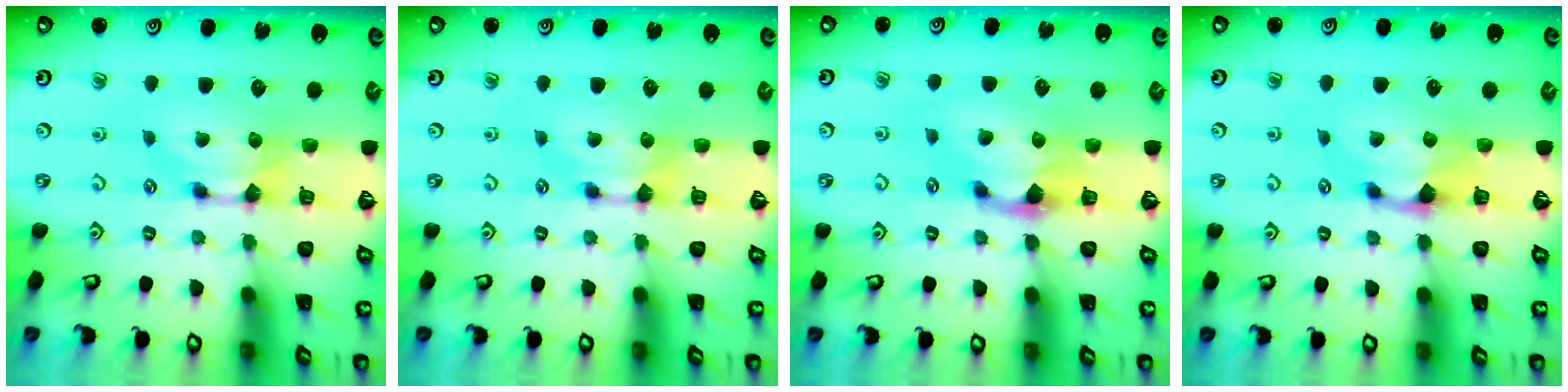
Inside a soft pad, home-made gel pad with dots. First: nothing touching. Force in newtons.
{"total": 0.0}
{"total": 1.1, "press": 0.6, "slide": 0.9}
{"total": 1.2, "press": 0.8, "slide": 0.9}